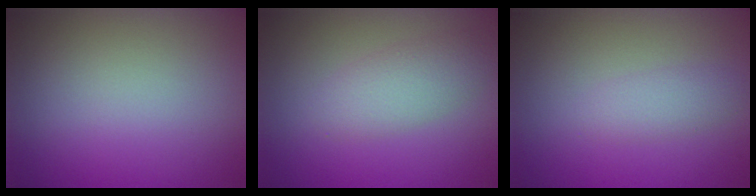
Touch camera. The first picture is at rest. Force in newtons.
{"total": 2.7, "press": 2.7, "slide": 0.1}
{"total": 1.5, "press": 1.5, "slide": 0.1}